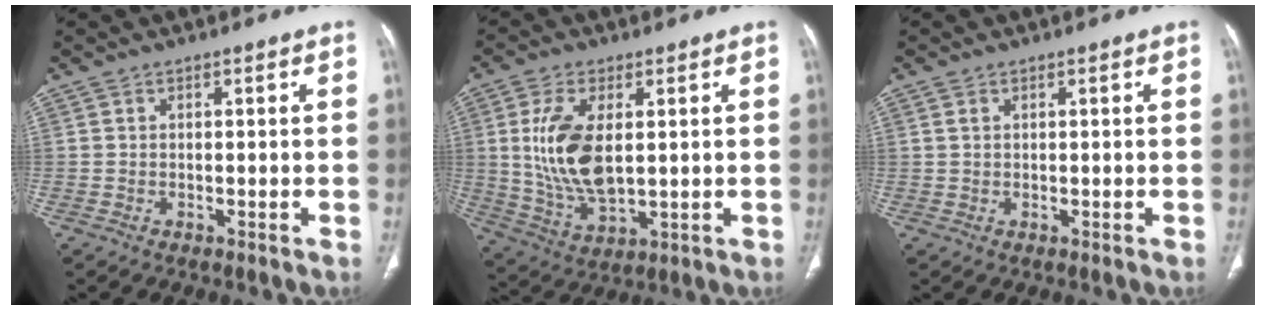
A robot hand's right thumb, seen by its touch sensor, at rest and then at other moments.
{"total": 13.1, "force": [2.0, 6.6, 11.2], "torque": [-0.226, -0.017, 0.048]}
{"total": 0.9, "force": [0.5, 0.5, 0.6], "torque": [-0.019, 0.007, 0.014]}